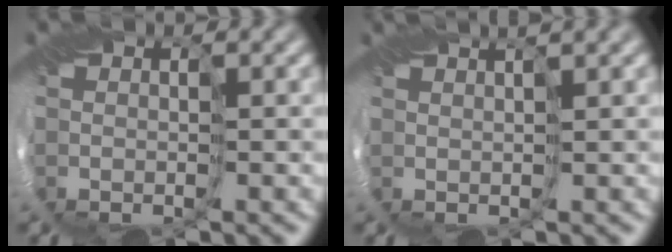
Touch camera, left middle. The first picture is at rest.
{"total": 2.3, "force": [1.7, 0.0, 1.5], "torque": [-0.030, 0.005, 0.025]}